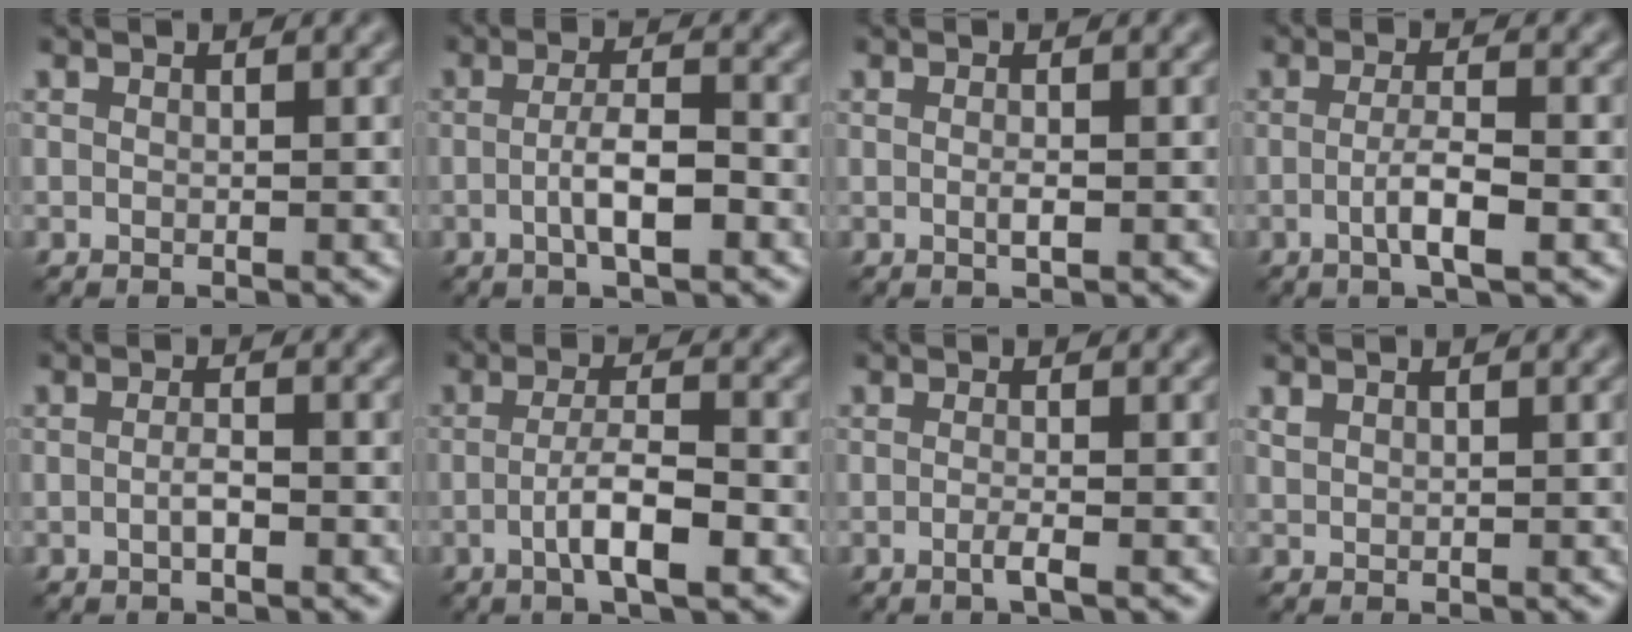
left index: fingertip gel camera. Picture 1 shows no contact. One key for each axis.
{"total": 3.6, "fx": -0.9, "fy": 0.9, "fz": 3.4, "tx": -0.061, "ty": 0.001, "tz": -0.018}
{"total": 1.0, "fx": -0.1, "fy": 0.2, "fz": 1.0, "tx": -0.019, "ty": -0.003, "tz": -0.002}
{"total": 3.2, "fx": -0.7, "fy": 0.6, "fz": 3.1, "tx": -0.055, "ty": 0.000, "tz": -0.016}
{"total": 1.4, "fx": -0.4, "fy": 0.4, "fz": 1.3, "tx": -0.025, "ty": 0.000, "tz": -0.009}
{"total": 4.4, "fx": -1.3, "fy": 0.9, "fz": 4.1, "tx": -0.072, "ty": 0.003, "tz": -0.025}
{"total": 1.6, "fx": -0.5, "fy": 0.4, "fz": 1.4, "tx": -0.020, "ty": -0.003, "tz": -0.014}
{"total": 0.6, "fx": 0.5, "fy": 0.2, "fz": 0.1, "tx": -0.004, "ty": 0.001, "tz": 0.015}